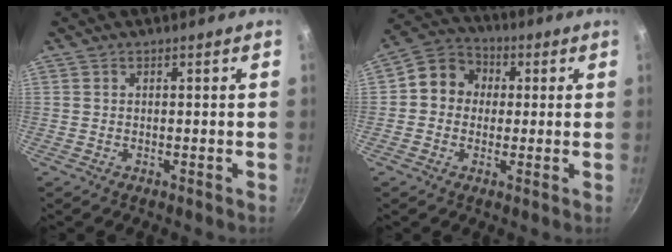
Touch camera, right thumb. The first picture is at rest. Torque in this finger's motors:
{"motor_torque": [-0.03, 0.24, 0.43, -0.57, 0.05]}